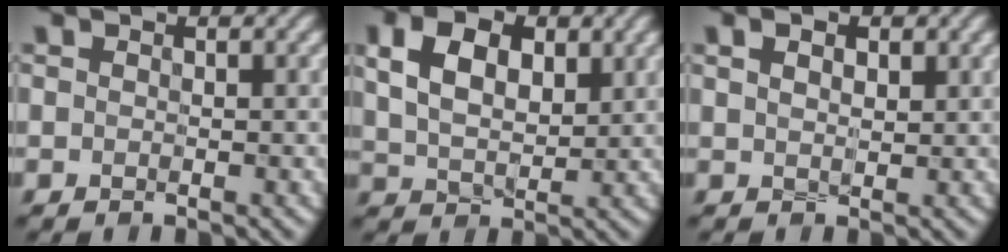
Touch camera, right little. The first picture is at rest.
{"total": 5.7, "force": [1.7, 3.4, 4.2], "torque": [-0.085, 0.004, 0.024]}
{"total": 2.0, "force": [0.8, 1.0, 1.5], "torque": [-0.027, 0.000, 0.015]}